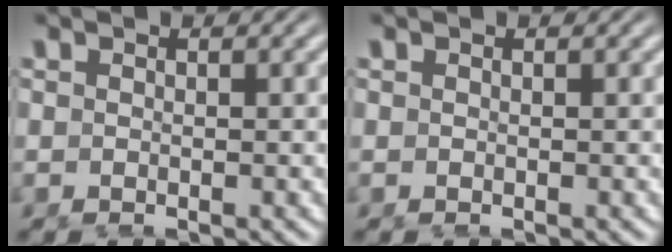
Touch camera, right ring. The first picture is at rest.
{"total": 0.0}